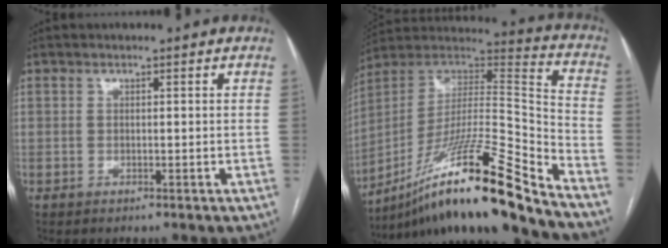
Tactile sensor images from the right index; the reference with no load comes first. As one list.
[{"total": 23.5, "force": [-17.2, -0.7, 16.0], "torque": [-0.273, 0.005, -0.307]}]